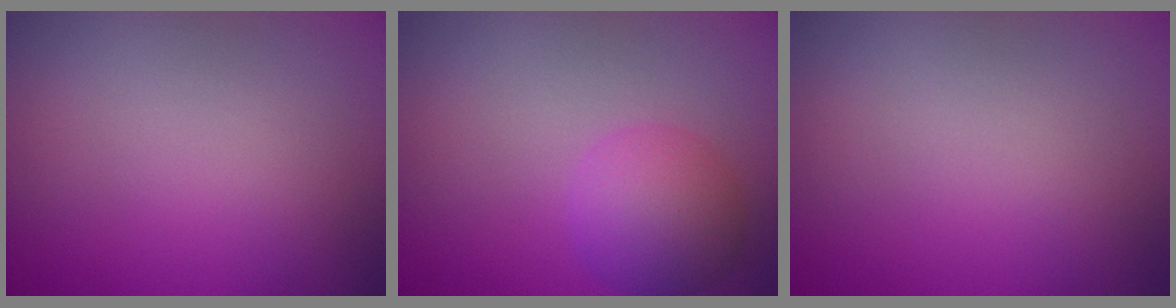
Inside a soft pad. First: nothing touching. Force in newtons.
{"total": 4.0, "press": 4.0, "slide": 0.2}
{"total": 0.0}